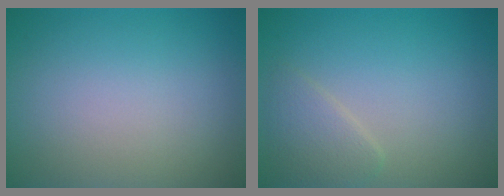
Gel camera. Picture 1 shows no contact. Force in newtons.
{"total": 2.0, "press": 2.0, "slide": 0.1}